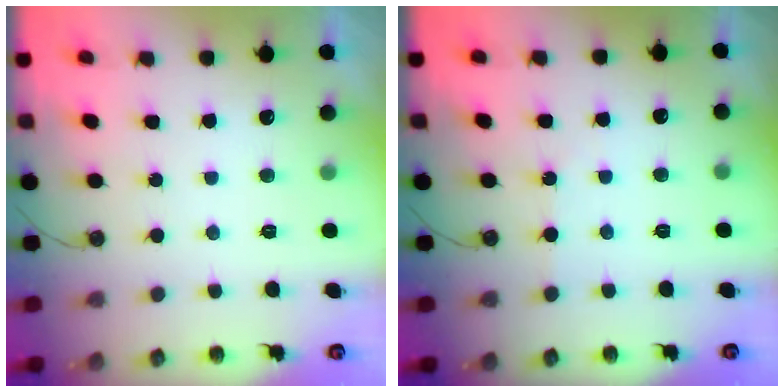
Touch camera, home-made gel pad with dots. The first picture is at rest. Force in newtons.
{"total": 1.0, "press": 1.0, "slide": 0.2}